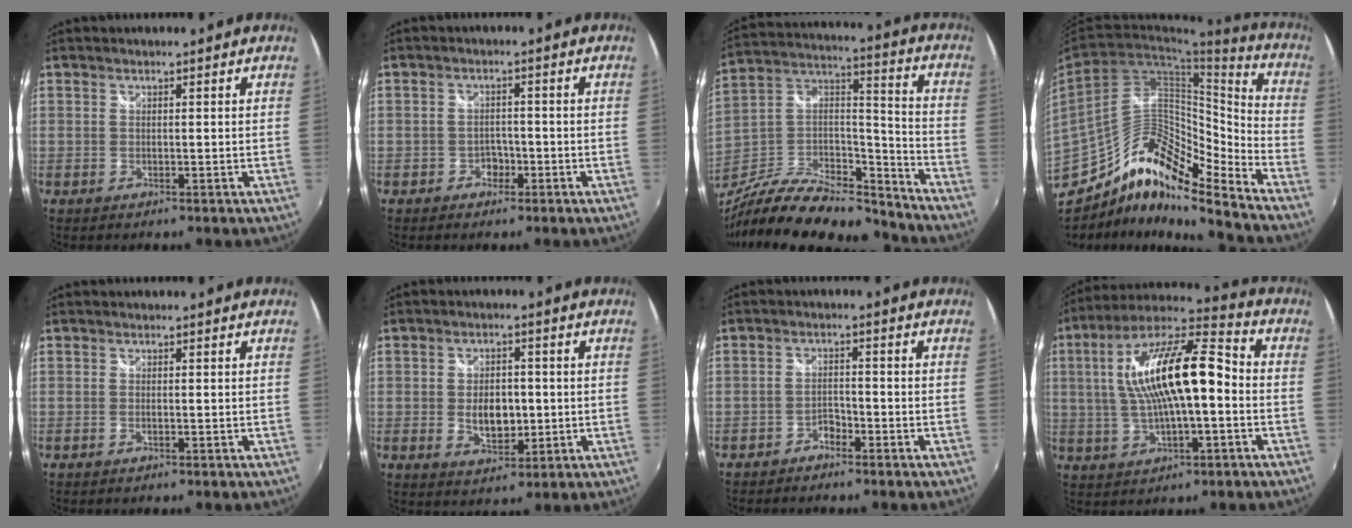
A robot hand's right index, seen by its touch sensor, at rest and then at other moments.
{"total": 2.5, "force": [-1.3, 2.0, 0.7], "torque": [-0.014, 0.004, -0.021]}
{"total": 25.2, "force": [-19.8, 8.5, 13.1], "torque": [-0.247, 0.012, -0.328]}
{"total": 17.0, "force": [-12.7, 5.3, 10.0], "torque": [-0.197, 0.013, -0.241]}
{"total": 0.7, "force": [-0.2, 0.0, 0.7], "torque": [-0.014, 0.000, -0.006]}
{"total": 6.9, "force": [-0.6, 4.2, 5.4], "torque": [-0.098, -0.002, -0.005]}
{"total": 2.4, "force": [-2.0, 1.2, 0.7], "torque": [-0.017, 0.004, -0.032]}
{"total": 18.1, "force": [0.3, 5.5, 17.2], "torque": [-0.312, 0.025, 0.001]}